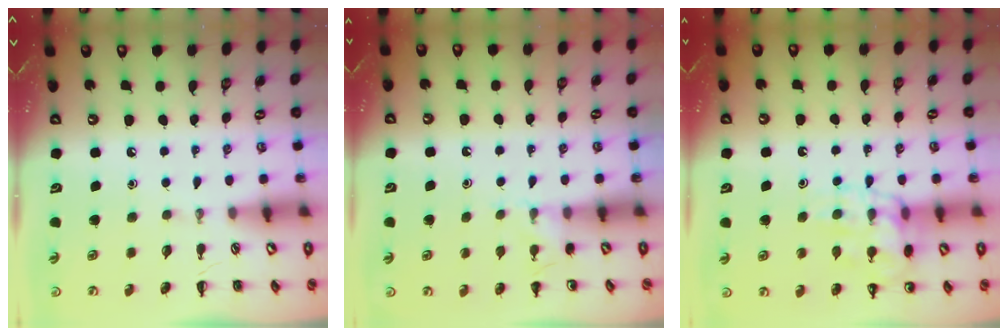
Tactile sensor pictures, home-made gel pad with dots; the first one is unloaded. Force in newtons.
{"total": 5.5, "press": 5.1, "slide": 2.0}
{"total": 14.9, "press": 14.7, "slide": 2.6}